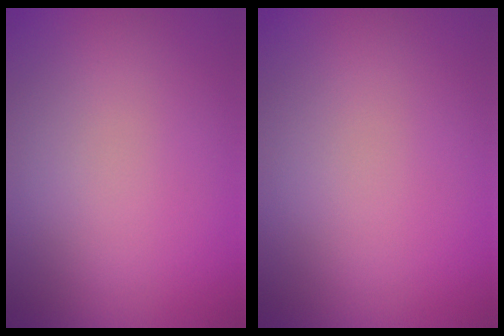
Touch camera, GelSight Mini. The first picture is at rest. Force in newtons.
{"total": 0.0}